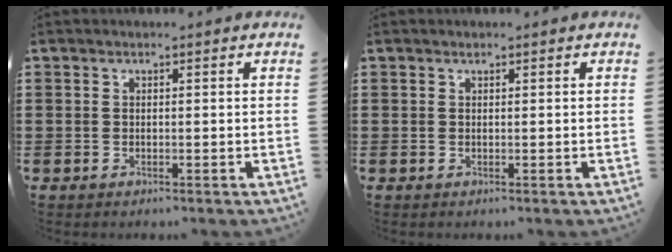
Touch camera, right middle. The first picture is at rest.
{"total": 0.0}